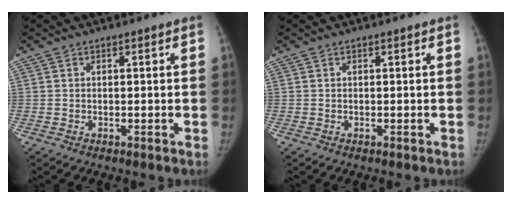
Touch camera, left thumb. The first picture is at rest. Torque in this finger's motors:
{"motor_torque": [0.00, 0.00, 0.00, 0.00, 0.00]}